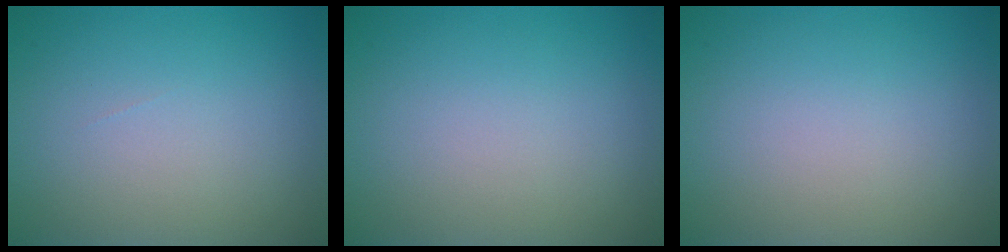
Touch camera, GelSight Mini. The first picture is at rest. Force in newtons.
{"total": 0.0}
{"total": 0.0}